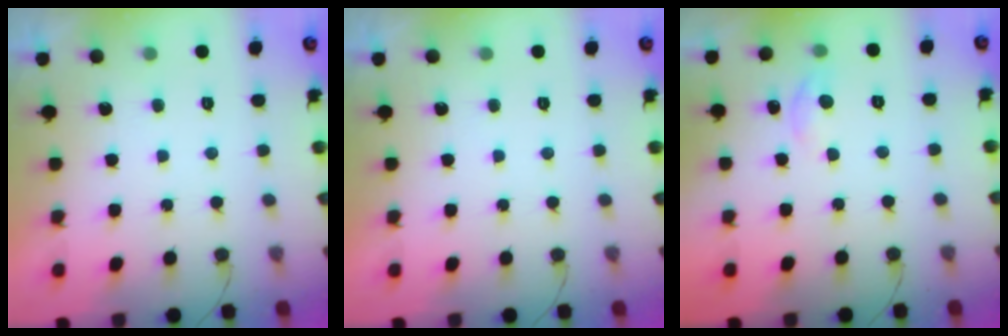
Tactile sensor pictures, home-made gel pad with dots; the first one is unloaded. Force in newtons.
{"total": 0.0}
{"total": 5.3, "press": 5.3, "slide": 0.8}